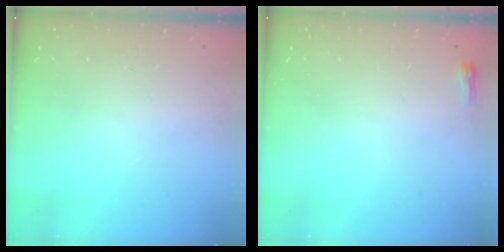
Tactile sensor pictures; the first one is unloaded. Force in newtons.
{"total": 2.3, "press": 2.2, "slide": 0.7}